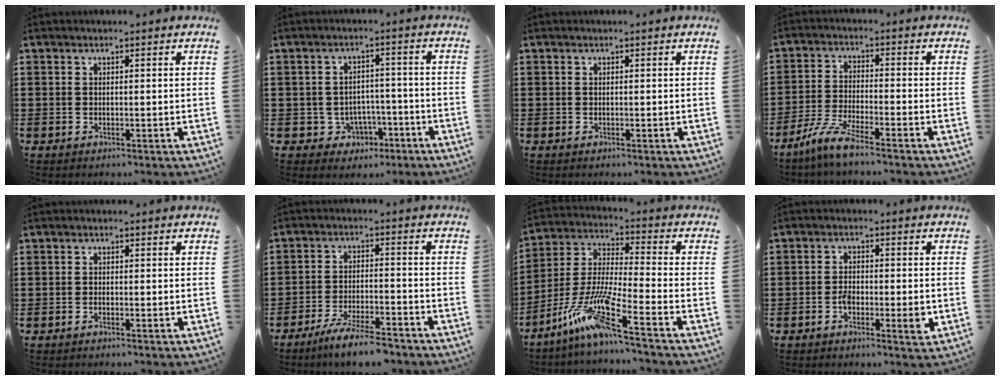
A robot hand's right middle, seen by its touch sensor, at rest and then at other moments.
{"total": 3.8, "force": [-2.2, 2.9, 0.9], "torque": [-0.031, 0.006, -0.044]}
{"total": 0.0}
{"total": 5.8, "force": [-4.8, 0.1, 3.2], "torque": [-0.088, -0.019, -0.096]}
{"total": 0.6, "force": [-0.4, 0.2, 0.5], "torque": [-0.011, -0.002, -0.007]}
{"total": 6.8, "force": [-6.0, 0.4, 3.1], "torque": [-0.066, -0.007, -0.115]}
{"total": 10.8, "force": [-7.4, 0.4, 7.8], "torque": [-0.177, -0.019, -0.155]}
{"total": 3.8, "force": [-1.4, 1.5, 3.3], "torque": [-0.061, 0.003, -0.025]}